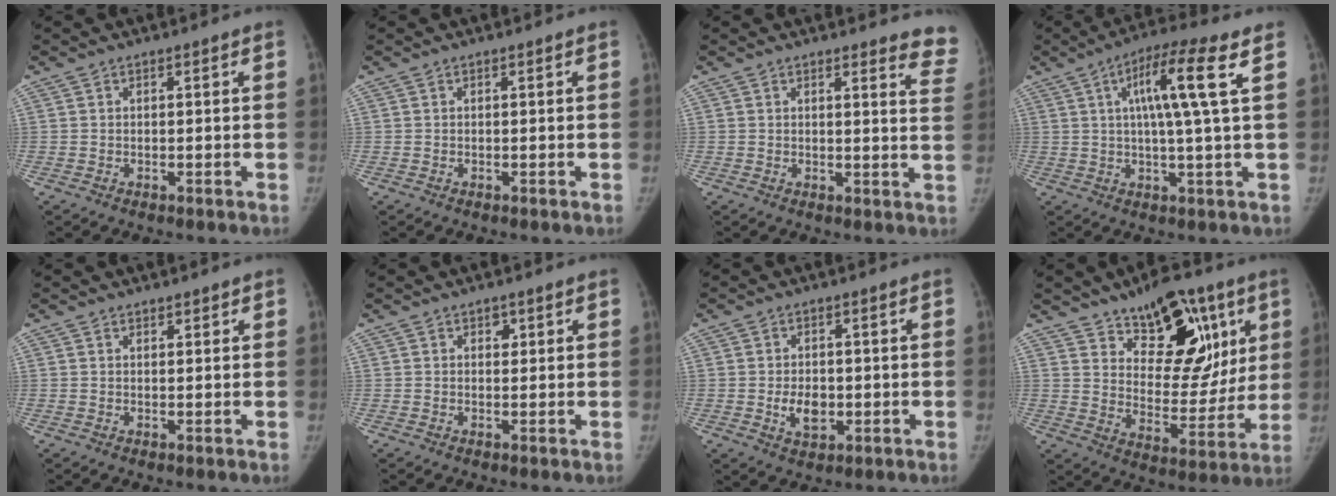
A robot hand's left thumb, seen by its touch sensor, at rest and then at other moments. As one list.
[{"total": 0.0}, {"total": 8.5, "force": [8.1, 1.6, 2.2], "torque": [0.016, -0.068, 0.057]}, {"total": 10.9, "force": [3.5, 0.2, 10.3], "torque": [-0.187, 0.002, 0.049]}, {"total": 1.1, "force": [0.9, 0.5, 0.3], "torque": [0.004, -0.006, 0.012]}, {"total": 1.5, "force": [0.8, 1.1, 0.7], "torque": [0.001, -0.002, 0.010]}, {"total": 5.1, "force": [-0.7, 3.5, 3.6], "torque": [-0.048, -0.002, -0.005]}, {"total": 20.3, "force": [10.0, 11.2, 13.6], "torque": [-0.124, -0.049, 0.155]}]